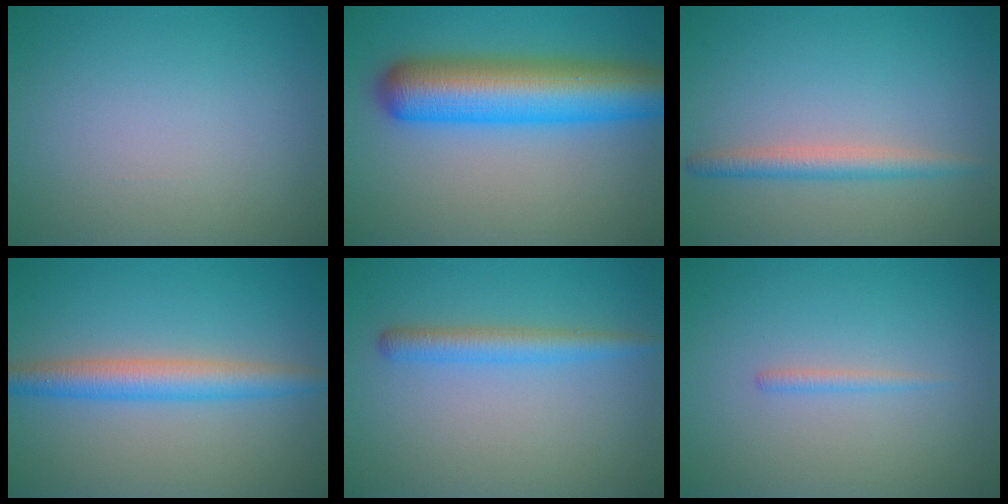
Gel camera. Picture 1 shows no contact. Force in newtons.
{"total": 9.7, "press": 9.7, "slide": 0.4}
{"total": 2.3, "press": 2.3, "slide": 0.1}
{"total": 4.0, "press": 4.0, "slide": 0.0}
{"total": 2.6, "press": 2.6, "slide": 0.1}
{"total": 0.8, "press": 0.8, "slide": 0.1}